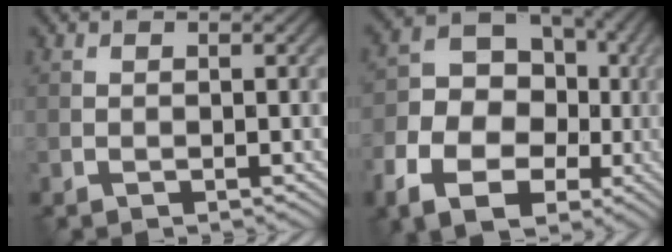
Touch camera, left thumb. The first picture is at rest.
{"total": 12.6, "force": [-4.0, 9.3, 7.4], "torque": [-0.141, -0.039, -0.078]}